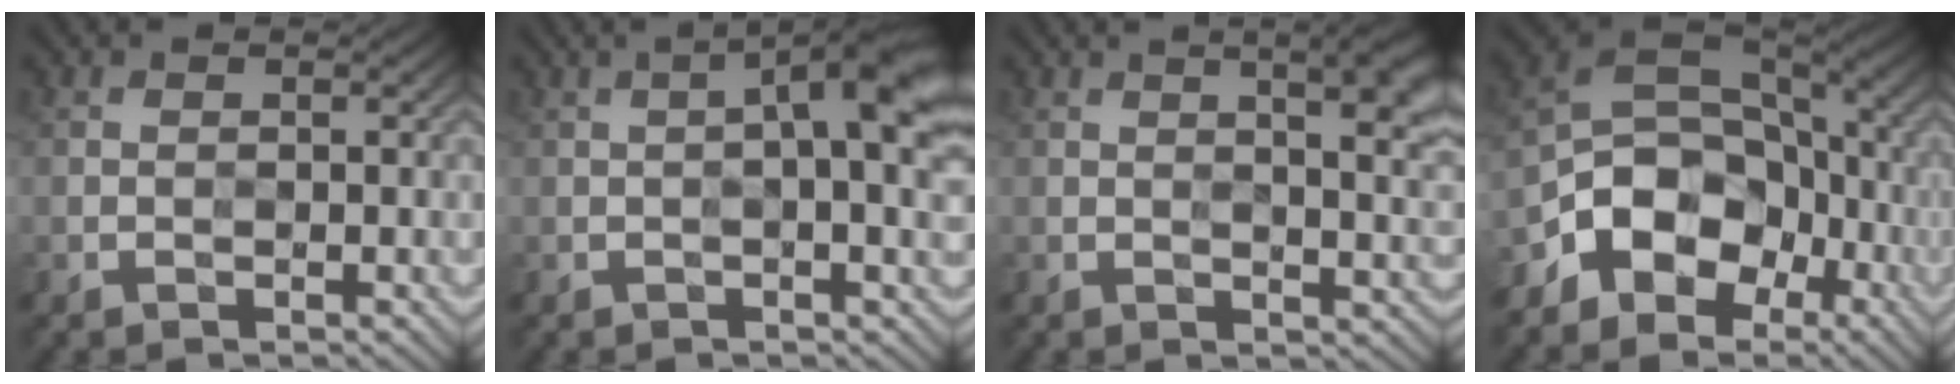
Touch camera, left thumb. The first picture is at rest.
{"total": 6.0, "force": [1.0, 1.0, 5.9], "torque": [-0.085, 0.015, 0.011]}
{"total": 7.8, "force": [3.2, 2.3, 6.8], "torque": [-0.067, 0.024, 0.032]}
{"total": 12.5, "force": [-5.8, 8.8, 6.7], "torque": [-0.130, -0.021, -0.111]}